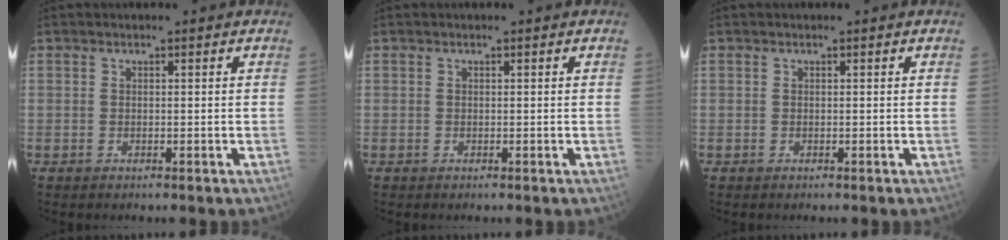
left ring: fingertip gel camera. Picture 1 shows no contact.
{"total": 0.0}
{"total": 0.0}